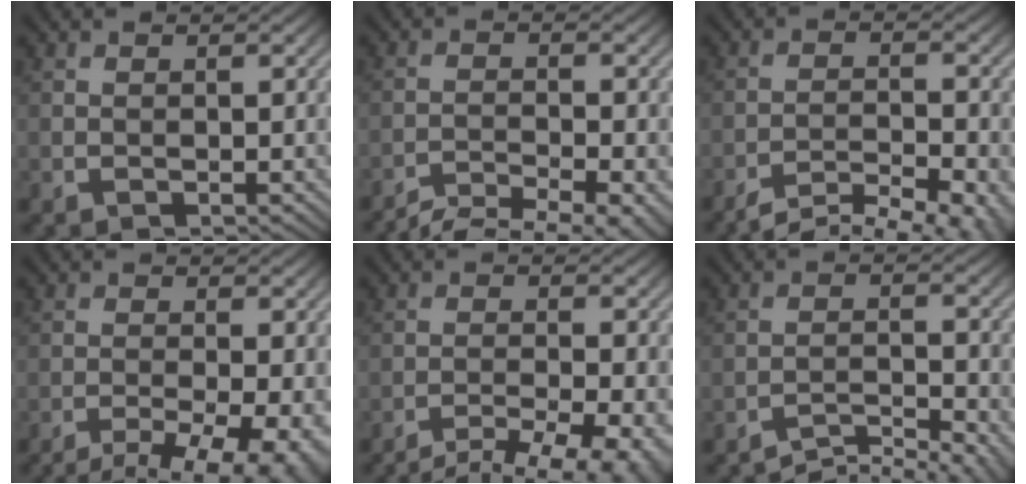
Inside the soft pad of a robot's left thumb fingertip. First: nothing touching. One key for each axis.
{"total": 8.3, "fx": -7.1, "fy": 1.5, "fz": 4.0, "tx": -0.068, "ty": -0.011, "tz": -0.100}
{"total": 10.3, "fx": -8.6, "fy": 2.5, "fz": 5.0, "tx": -0.084, "ty": -0.010, "tz": -0.121}
{"total": 11.2, "fx": -7.6, "fy": 3.7, "fz": 7.3, "tx": -0.114, "ty": -0.030, "tz": -0.082}
{"total": 9.9, "fx": -8.1, "fy": 2.4, "fz": 5.2, "tx": -0.079, "ty": -0.013, "tz": -0.100}
{"total": 5.5, "fx": -4.7, "fy": 1.0, "fz": 2.7, "tx": -0.050, "ty": 0.003, "tz": -0.075}